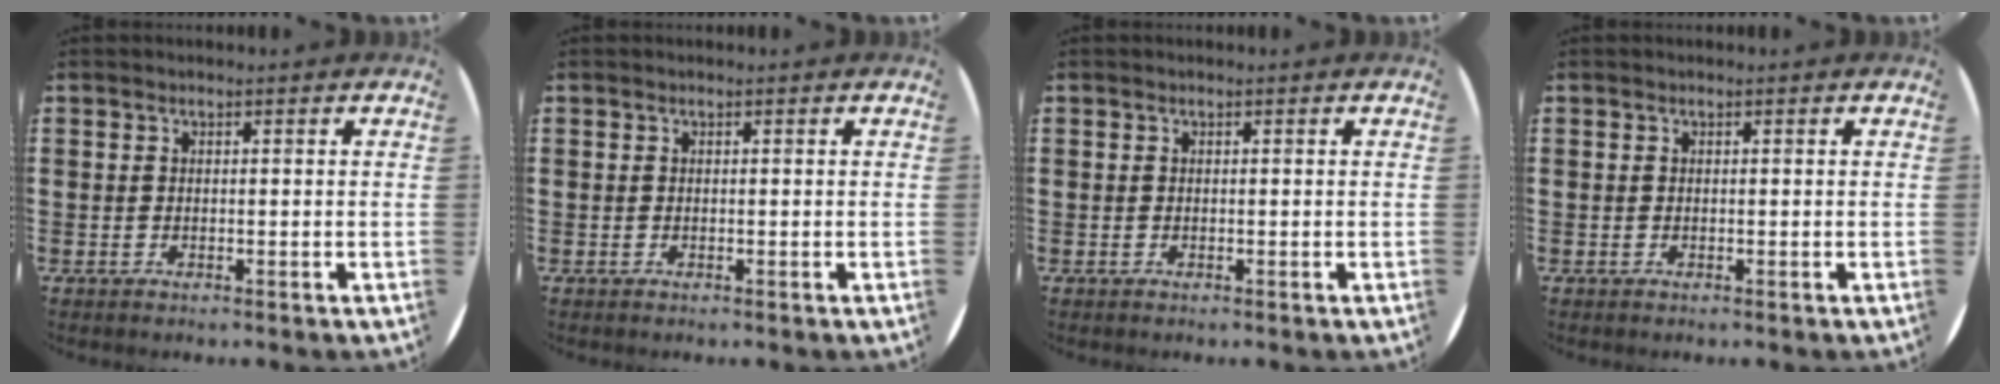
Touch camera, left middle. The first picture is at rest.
{"total": 0.0}
{"total": 0.0}
{"total": 0.0}